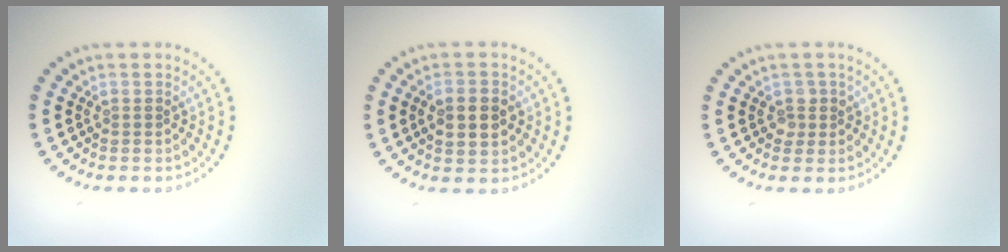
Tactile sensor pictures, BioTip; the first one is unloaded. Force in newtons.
{"total": 3.9, "press": 3.9, "slide": 0.1}
{"total": 1.3, "press": 1.2, "slide": 0.7}